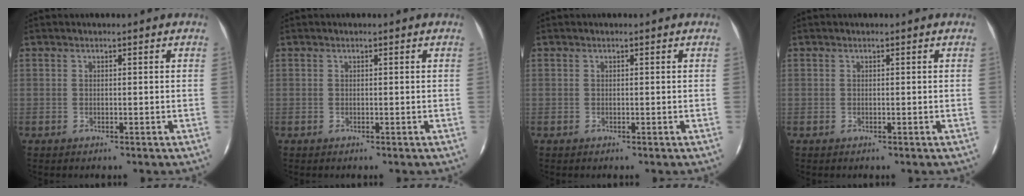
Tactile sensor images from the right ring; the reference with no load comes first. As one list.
[{"total": 0.0}, {"total": 0.0}, {"total": 0.0}]